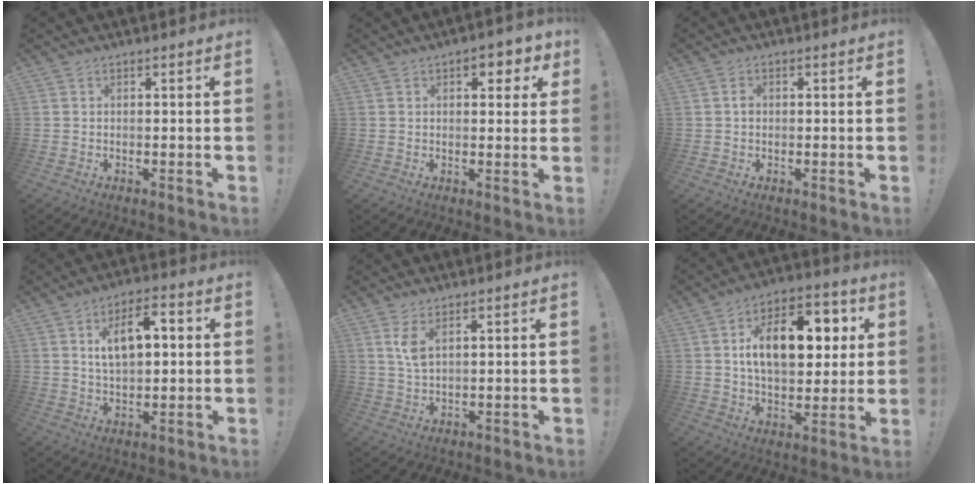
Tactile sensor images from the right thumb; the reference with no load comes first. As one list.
[{"total": 4.7, "force": [2.0, 2.6, 3.3], "torque": [-0.022, -0.010, 0.026]}, {"total": 1.2, "force": [0.0, 1.0, 0.8], "torque": [-0.007, 0.003, -0.003]}, {"total": 10.4, "force": [2.7, 5.7, 8.3], "torque": [-0.123, 0.006, 0.046]}, {"total": 4.6, "force": [2.1, 1.7, 3.7], "torque": [-0.068, -0.013, 0.033]}, {"total": 17.8, "force": [4.3, 10.4, 13.8], "torque": [-0.200, 0.004, 0.073]}]